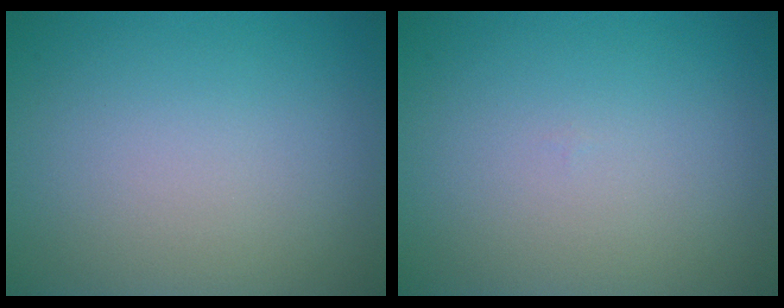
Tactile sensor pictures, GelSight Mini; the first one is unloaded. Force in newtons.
{"total": 0.0}